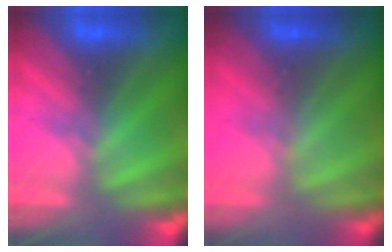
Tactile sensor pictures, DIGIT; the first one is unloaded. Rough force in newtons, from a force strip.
{"total": 1.8}